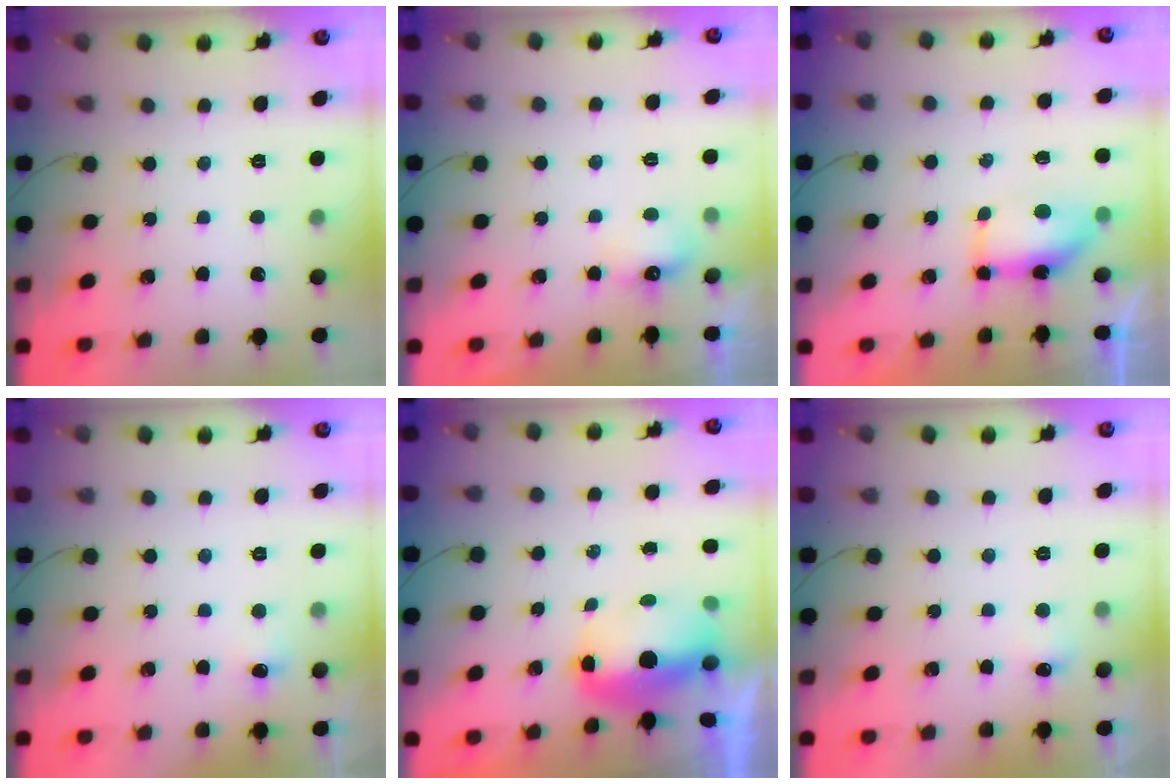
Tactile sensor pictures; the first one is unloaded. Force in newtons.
{"total": 4.3, "press": 4.2, "slide": 1.2}
{"total": 9.0, "press": 8.1, "slide": 3.9}
{"total": 4.8, "press": 4.6, "slide": 1.4}
{"total": 6.4, "press": 6.3, "slide": 1.0}
{"total": 3.7, "press": 3.3, "slide": 1.6}